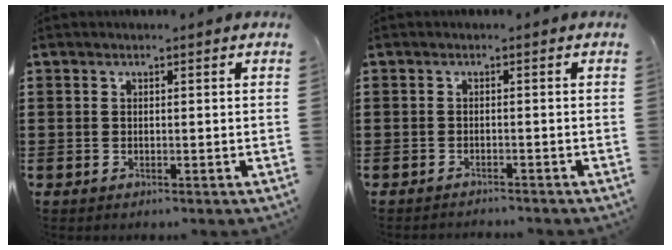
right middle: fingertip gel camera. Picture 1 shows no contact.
{"total": 1.0, "force": [-1.0, 0.0, 0.0], "torque": [-0.003, 0.002, -0.022]}